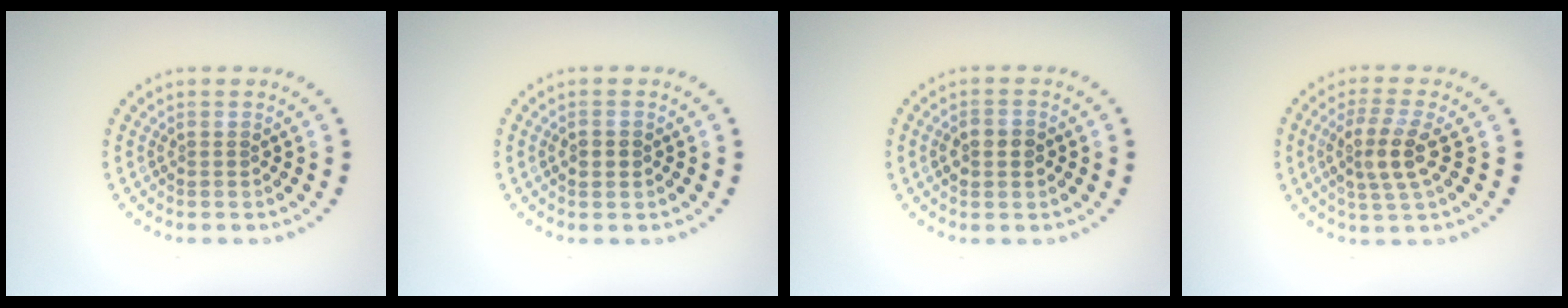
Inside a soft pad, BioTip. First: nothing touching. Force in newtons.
{"total": 1.7, "press": 1.7, "slide": 0.1}
{"total": 2.0, "press": 2.0, "slide": 0.3}
{"total": 3.7, "press": 3.3, "slide": 1.6}